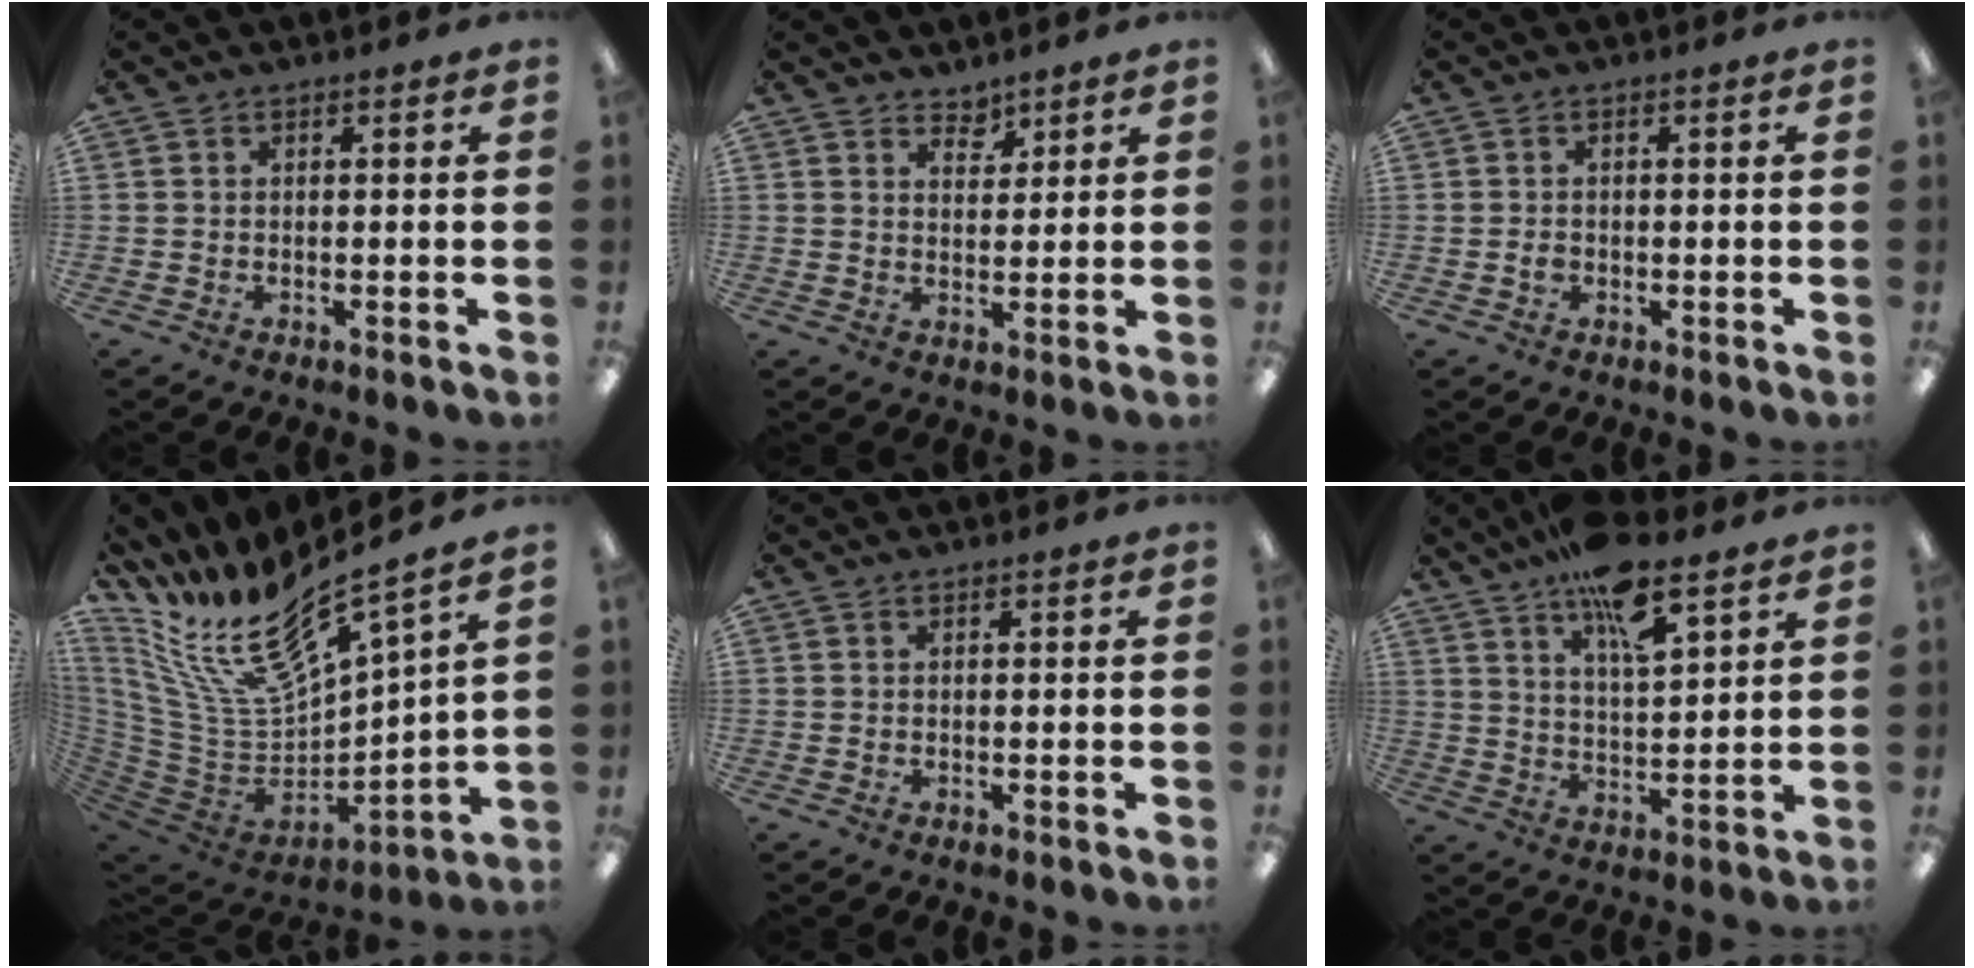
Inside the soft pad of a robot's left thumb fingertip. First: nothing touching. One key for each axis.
{"total": 3.7, "fx": 3.3, "fy": 1.5, "fz": 0.2, "tx": 0.012, "ty": -0.028, "tz": 0.060}
{"total": 1.1, "fx": -0.2, "fy": 0.9, "fz": 0.7, "tx": -0.012, "ty": 0.002, "tz": -0.005}
{"total": 21.1, "fx": 15.2, "fy": 6.7, "fz": 13.0, "tx": -0.266, "ty": -0.110, "tz": 0.260}
{"total": 0.0}
{"total": 13.0, "fx": 9.1, "fy": 4.3, "fz": 8.3, "tx": -0.132, "ty": -0.047, "tz": 0.158}